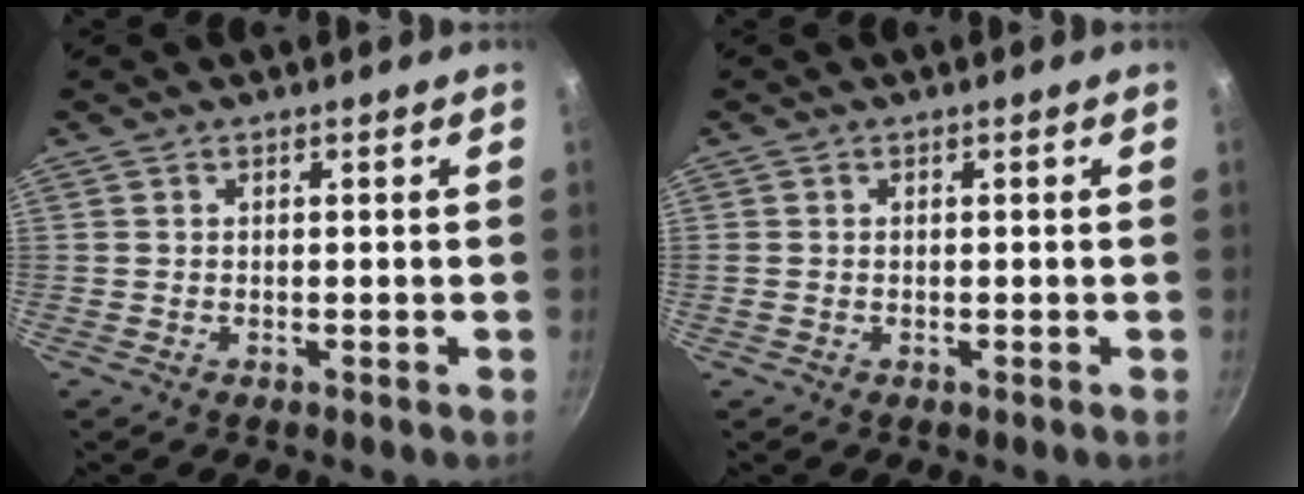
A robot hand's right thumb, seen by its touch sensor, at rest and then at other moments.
{"total": 0.7, "force": [-0.1, 0.7, 0.3], "torque": [-0.007, 0.001, -0.001]}